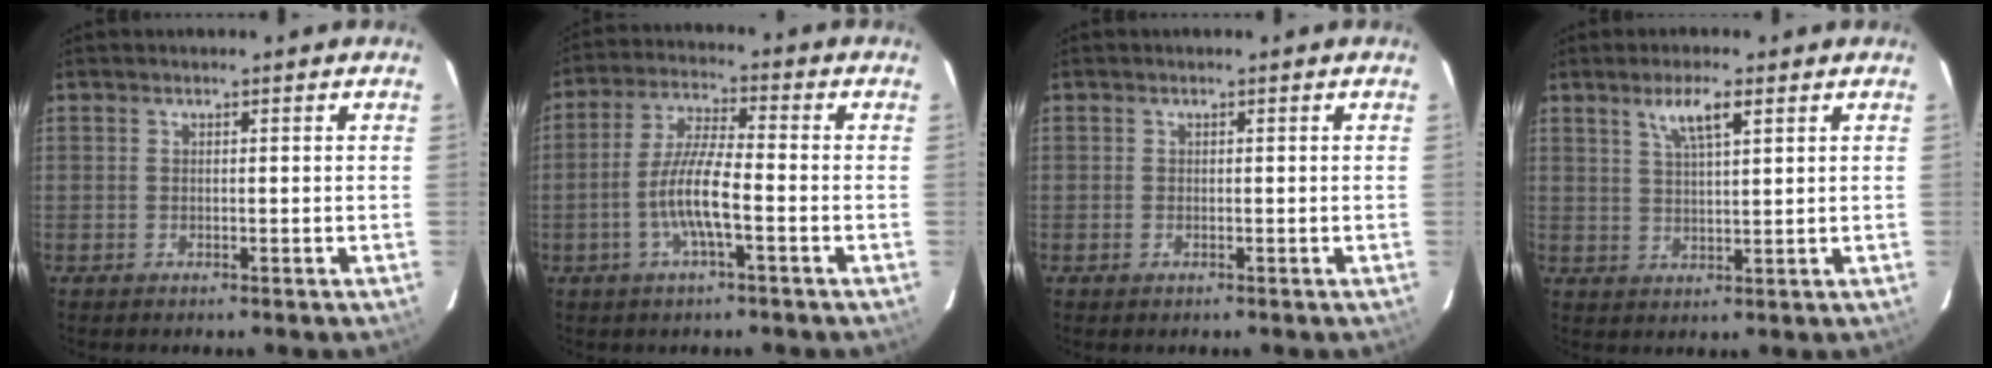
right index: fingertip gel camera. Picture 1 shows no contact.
{"total": 8.4, "force": [-2.9, 1.1, 7.8], "torque": [-0.163, 0.002, -0.056]}
{"total": 0.5, "force": [-0.3, 0.3, 0.3], "torque": [-0.003, -0.001, -0.006]}
{"total": 5.2, "force": [2.9, 0.9, 4.2], "torque": [-0.077, 0.003, 0.053]}